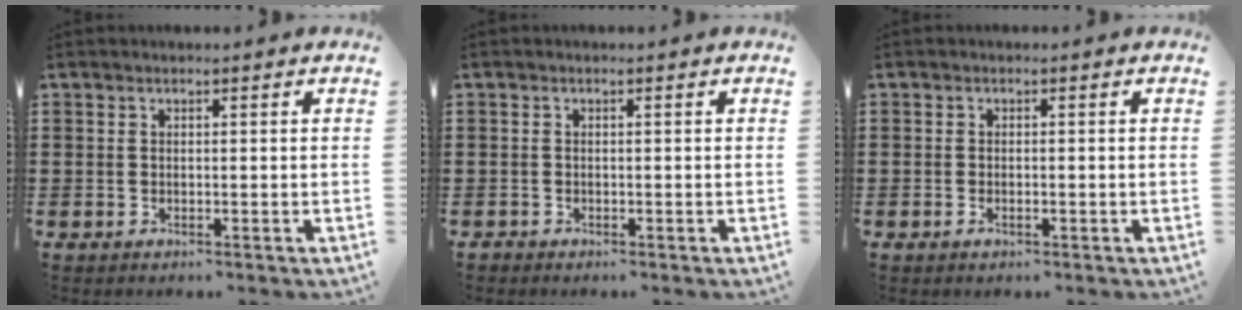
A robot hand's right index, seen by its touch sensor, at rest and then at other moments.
{"total": 0.7, "force": [-0.5, 0.5, 0.0], "torque": [-0.001, 0.003, -0.012]}
{"total": 0.8, "force": [-0.4, 0.3, 0.7], "torque": [-0.015, -0.004, -0.007]}